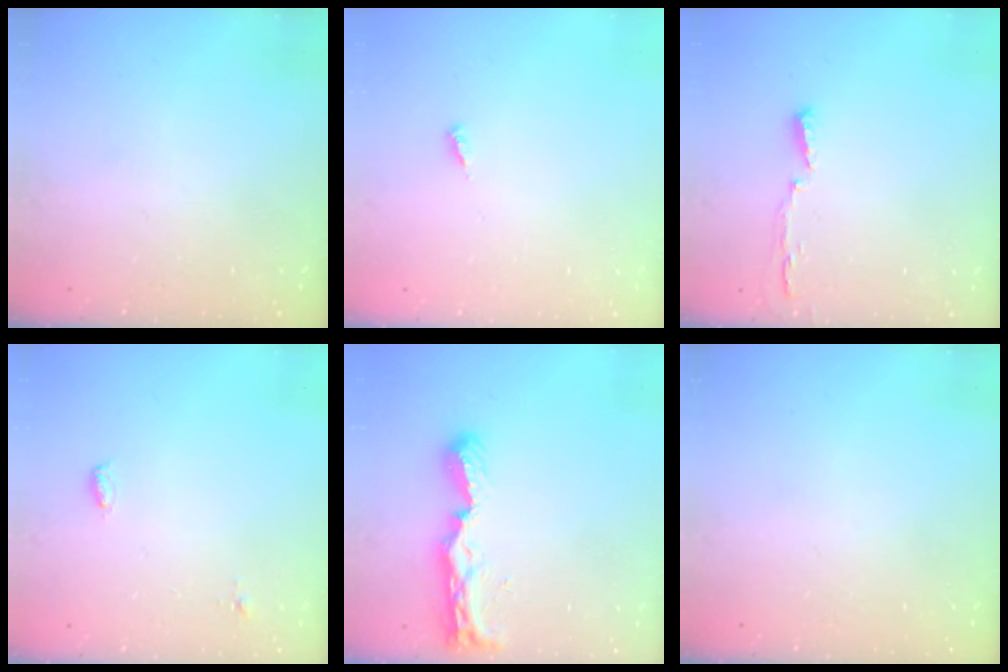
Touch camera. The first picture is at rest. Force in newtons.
{"total": 3.2, "press": 3.2, "slide": 0.3}
{"total": 4.1, "press": 4.0, "slide": 1.1}
{"total": 5.0, "press": 4.1, "slide": 2.8}
{"total": 8.3, "press": 8.3, "slide": 0.6}
{"total": 0.0}